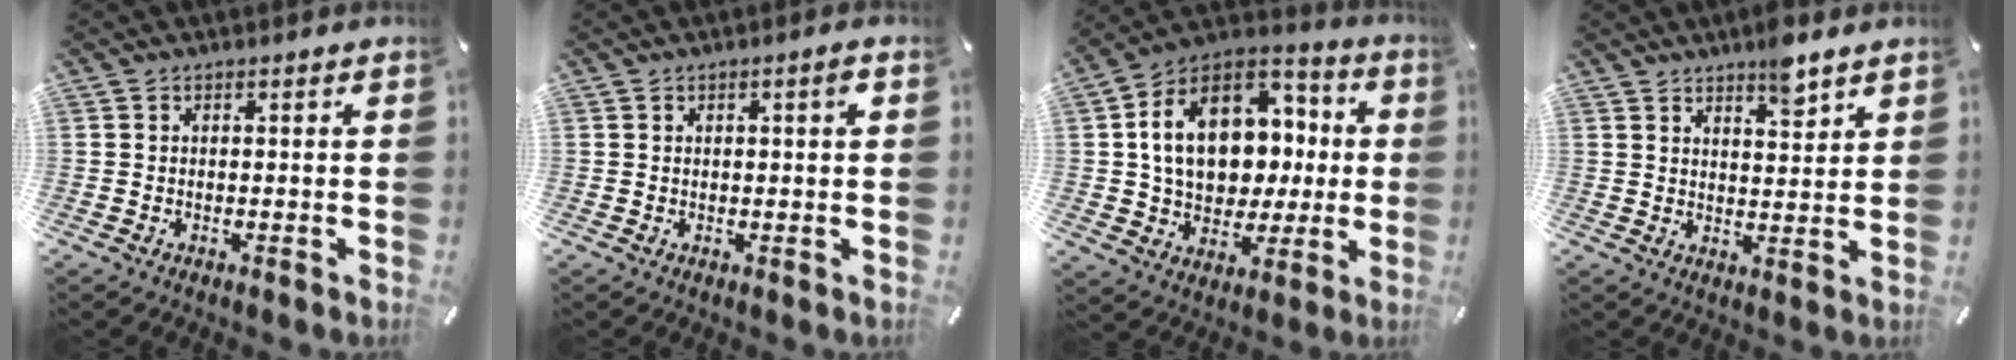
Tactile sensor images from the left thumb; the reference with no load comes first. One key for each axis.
{"total": 1.7, "fx": 0.7, "fy": 0.4, "fz": 1.5, "tx": -0.031, "ty": 0.003, "tz": 0.010}
{"total": 17.9, "fx": 2.2, "fy": 14.2, "fz": 10.7, "tx": -0.185, "ty": -0.002, "tz": 0.048}
{"total": 6.1, "fx": 5.1, "fy": 1.6, "fz": 3.0, "tx": -0.029, "ty": -0.038, "tz": 0.086}